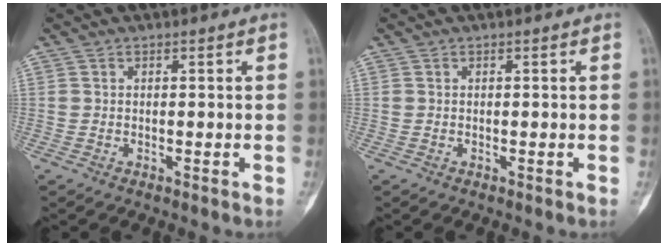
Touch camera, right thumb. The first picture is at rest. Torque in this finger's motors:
{"motor_torque": [0.00, 0.00, 0.09, -0.02, 0.00]}